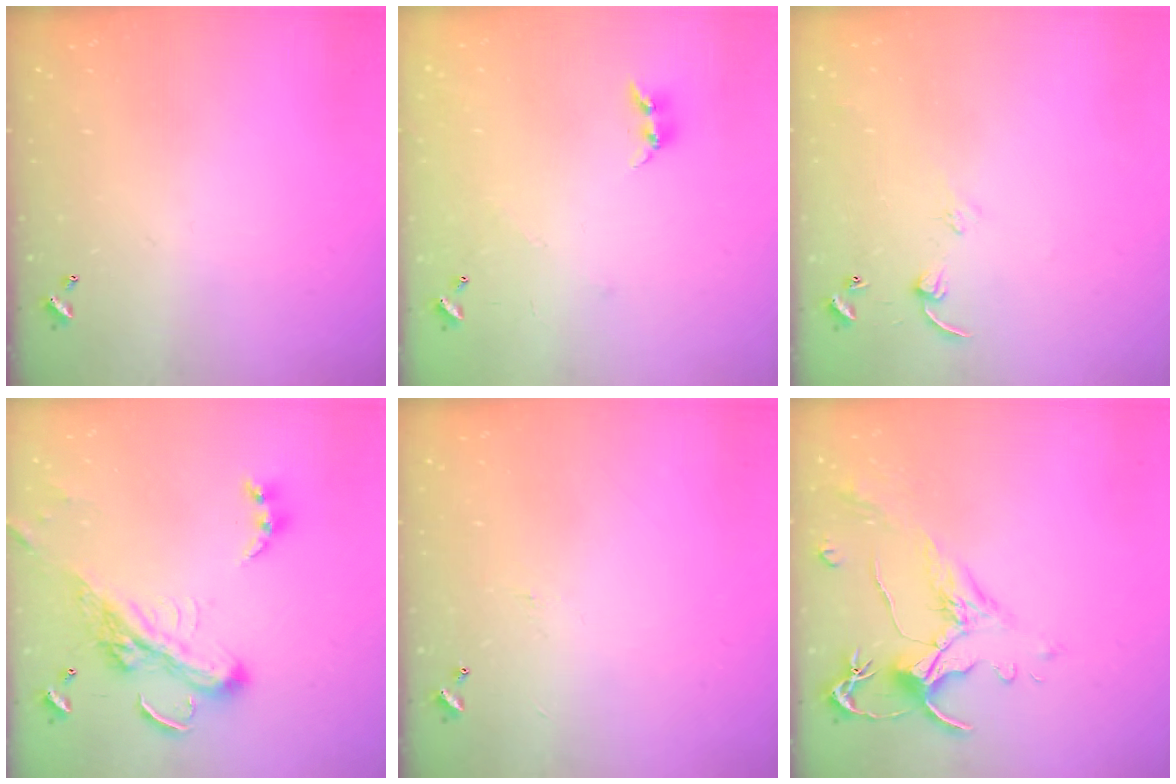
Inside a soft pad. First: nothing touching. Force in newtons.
{"total": 5.6, "press": 5.6, "slide": 0.2}
{"total": 5.2, "press": 5.1, "slide": 0.6}
{"total": 6.2, "press": 6.1, "slide": 1.5}
{"total": 1.8, "press": 1.7, "slide": 0.6}
{"total": 1.5, "press": 1.0, "slide": 1.1}